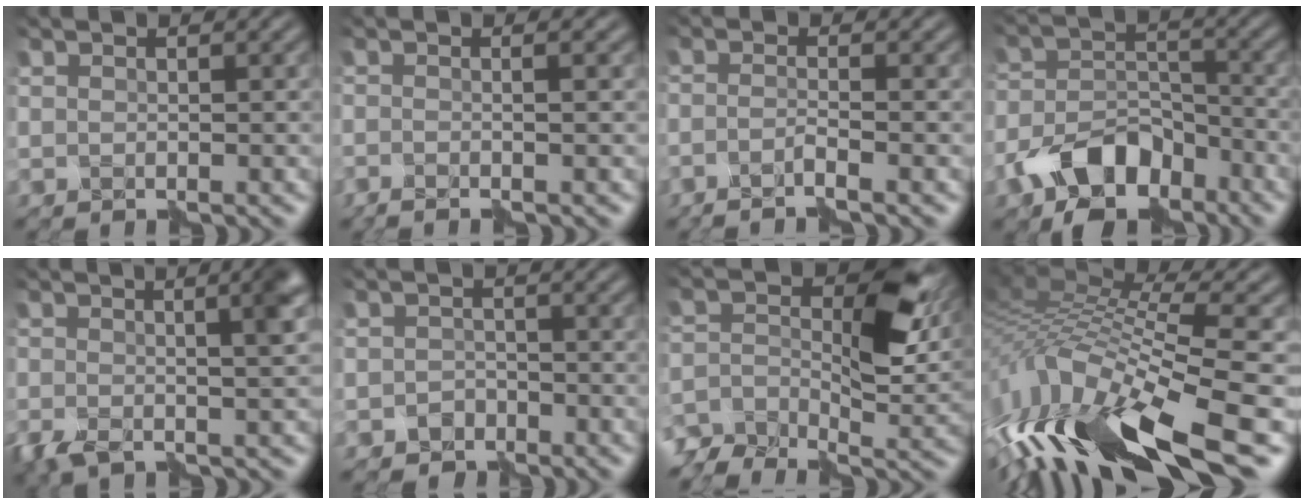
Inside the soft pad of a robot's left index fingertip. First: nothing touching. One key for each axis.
{"total": 1.7, "fx": -0.5, "fy": 0.1, "fz": 1.6, "tx": -0.005, "ty": 0.004, "tz": -0.021}
{"total": 1.5, "fx": -0.9, "fy": -0.5, "fz": 1.0, "tx": -0.018, "ty": 0.004, "tz": -0.023}
{"total": 7.7, "fx": -5.0, "fy": 4.3, "fz": 4.0, "tx": -0.067, "ty": -0.005, "tz": -0.093}
{"total": 5.0, "fx": -0.6, "fy": 1.6, "fz": 4.7, "tx": -0.082, "ty": -0.009, "tz": -0.009}
{"total": 1.7, "fx": -1.2, "fy": 1.1, "fz": 0.3, "tx": 0.003, "ty": 0.005, "tz": -0.021}
{"total": 6.1, "fx": -2.3, "fy": 3.6, "fz": 4.4, "tx": -0.071, "ty": 0.006, "tz": -0.059}
{"total": 13.9, "fx": -4.5, "fy": 3.8, "fz": 12.6, "tx": -0.255, "ty": 0.014, "tz": -0.076}